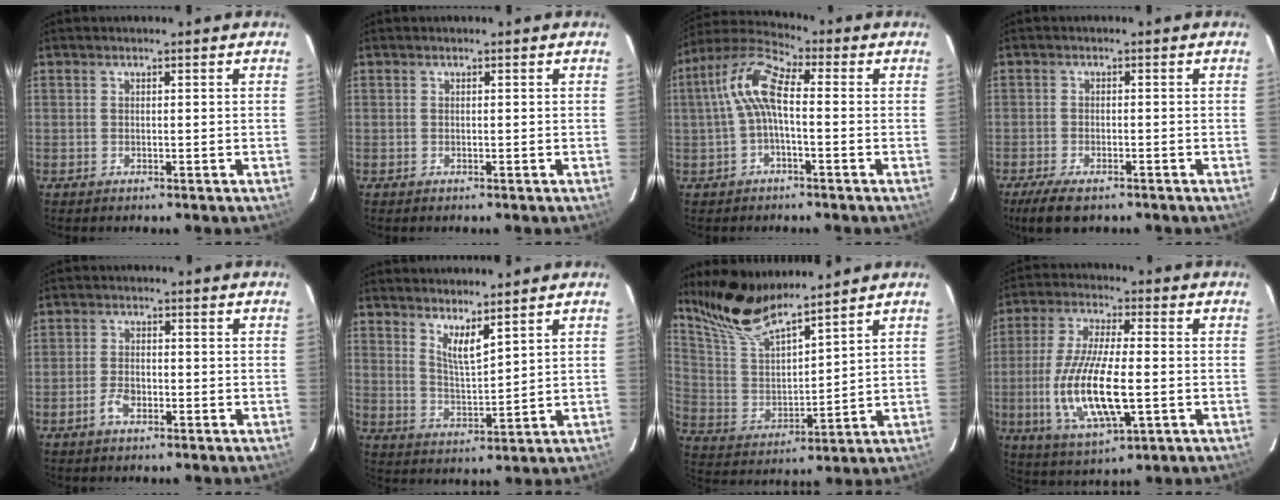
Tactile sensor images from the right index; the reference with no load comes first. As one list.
[{"total": 0.0}, {"total": 8.8, "force": [-0.2, 3.0, 8.2], "torque": [-0.179, 0.025, -0.008]}, {"total": 6.2, "force": [-4.6, 2.0, 3.7], "torque": [-0.094, -0.023, -0.082]}, {"total": 3.2, "force": [-1.8, 1.7, 2.0], "torque": [-0.048, 0.003, -0.036]}, {"total": 5.4, "force": [4.1, 0.8, 3.4], "torque": [-0.061, -0.011, 0.074]}, {"total": 13.9, "force": [12.0, 2.5, 6.6], "torque": [-0.131, 0.006, 0.239]}, {"total": 15.9, "force": [-3.1, 4.7, 14.9], "torque": [-0.305, -0.015, -0.053]}]